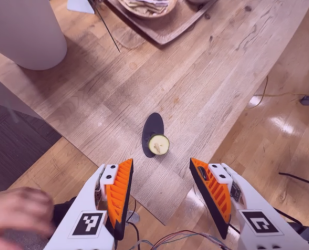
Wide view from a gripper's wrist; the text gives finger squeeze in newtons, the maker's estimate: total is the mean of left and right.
{"total": 0.0}